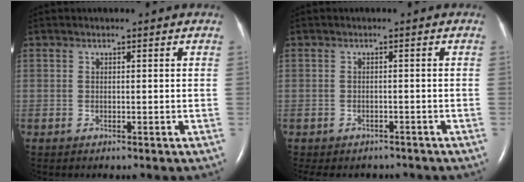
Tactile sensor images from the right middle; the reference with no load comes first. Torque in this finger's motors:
{"motor_torque": [0.60, -0.61, 0.00, 0.01]}